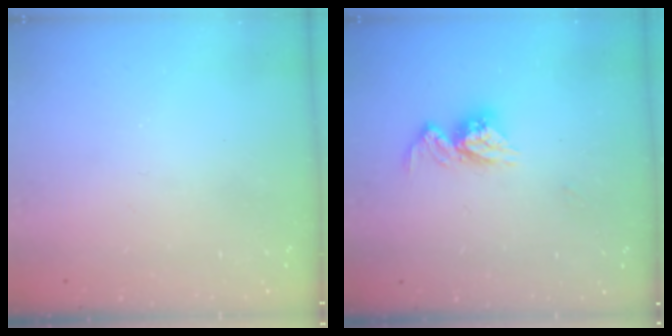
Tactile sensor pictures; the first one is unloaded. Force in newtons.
{"total": 10.0, "press": 10.0, "slide": 0.8}